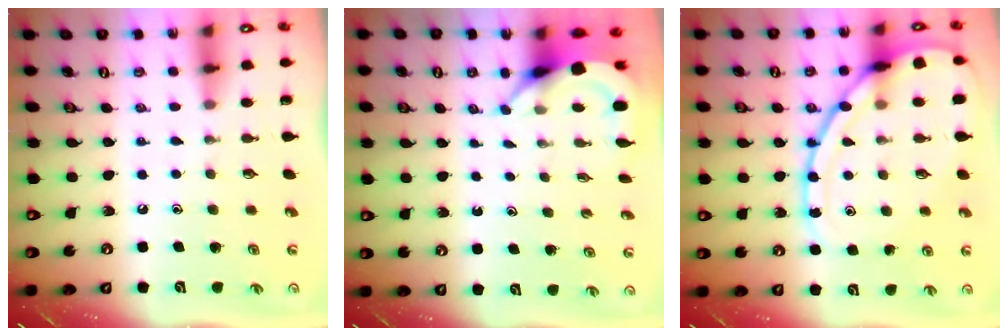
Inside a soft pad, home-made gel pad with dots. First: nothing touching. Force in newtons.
{"total": 4.0, "press": 4.0, "slide": 0.2}
{"total": 17.2, "press": 17.1, "slide": 1.8}